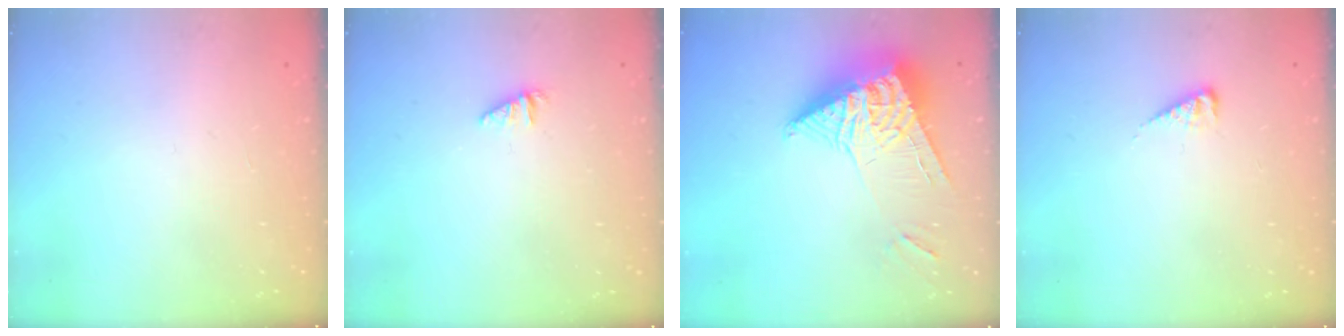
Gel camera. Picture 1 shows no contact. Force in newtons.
{"total": 1.1, "press": 1.1, "slide": 0.1}
{"total": 12.2, "press": 12.1, "slide": 1.9}
{"total": 4.1, "press": 4.0, "slide": 0.5}